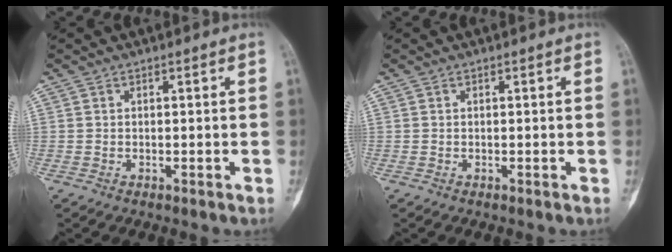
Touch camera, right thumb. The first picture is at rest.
{"total": 0.0}